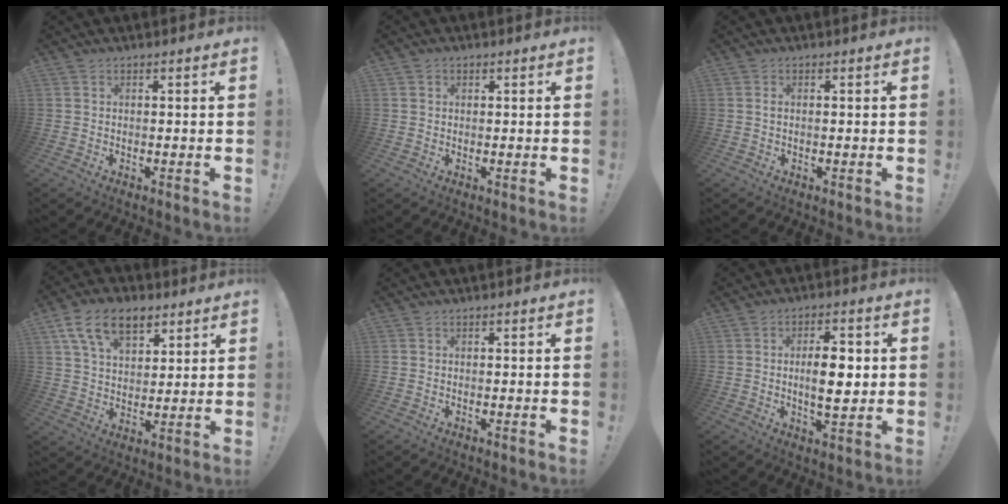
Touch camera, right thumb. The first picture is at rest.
{"total": 0.9, "force": [0.4, 0.8, 0.2], "torque": [0.001, 0.000, 0.006]}
{"total": 0.8, "force": [-0.1, 0.2, 0.7], "torque": [-0.016, 0.003, -0.002]}
{"total": 14.3, "force": [7.7, 8.5, 8.5], "torque": [-0.138, -0.024, 0.143]}
{"total": 0.0}
{"total": 9.4, "force": [0.2, 4.0, 8.5], "torque": [-0.139, -0.002, -0.004]}